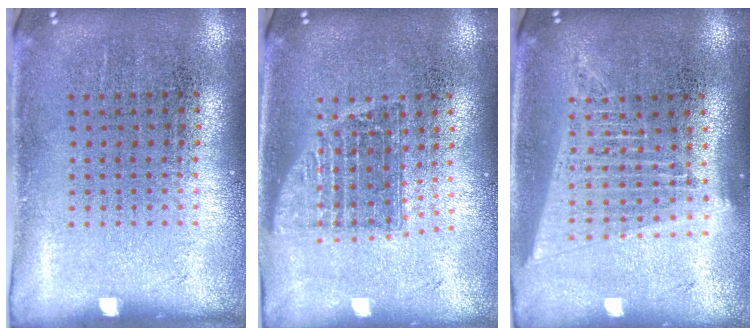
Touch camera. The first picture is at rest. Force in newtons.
{"total": 1.4, "press": 1.1, "slide": 0.9}
{"total": 1.8, "press": 1.6, "slide": 0.8}